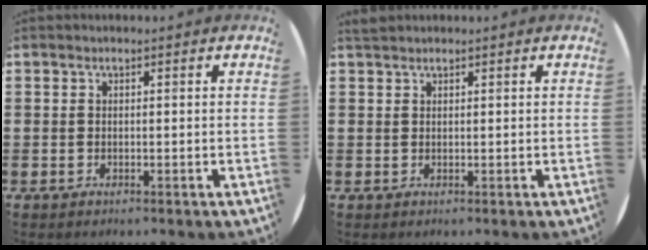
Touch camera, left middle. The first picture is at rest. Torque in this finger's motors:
{"motor_torque": [0.20, -0.28, -0.21, -0.07]}